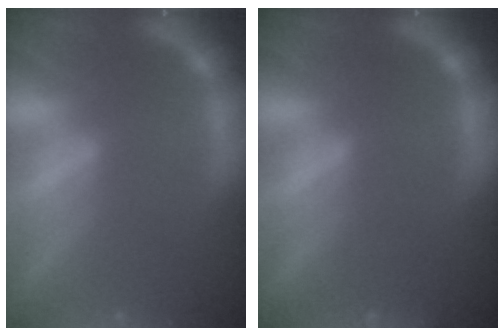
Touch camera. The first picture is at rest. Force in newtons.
{"total": 0.9}